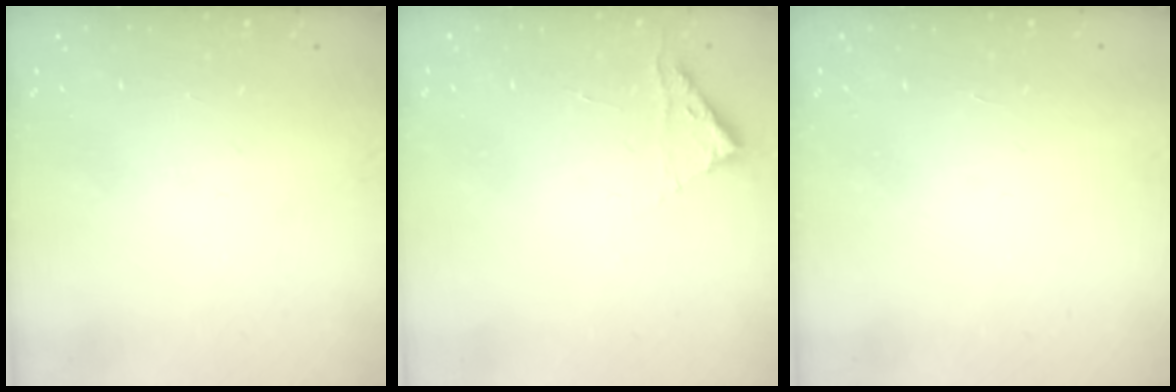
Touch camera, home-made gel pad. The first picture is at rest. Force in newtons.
{"total": 2.8, "press": 2.8, "slide": 0.3}
{"total": 1.7, "press": 1.7, "slide": 0.1}